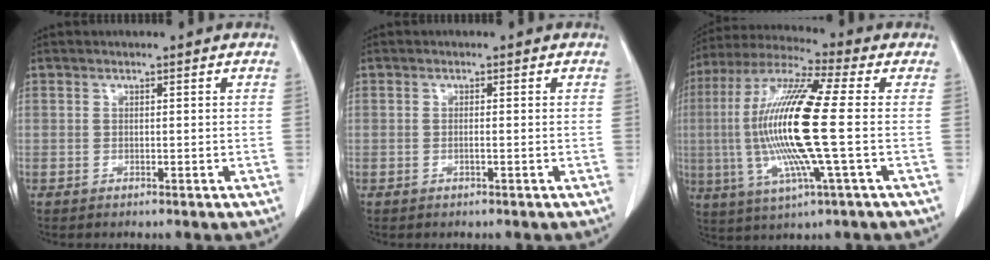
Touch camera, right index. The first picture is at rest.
{"total": 0.6, "force": [-0.2, 0.0, 0.6], "torque": [-0.013, 0.002, 0.000]}
{"total": 17.4, "force": [-1.0, 0.6, 17.4], "torque": [-0.363, -0.002, -0.028]}